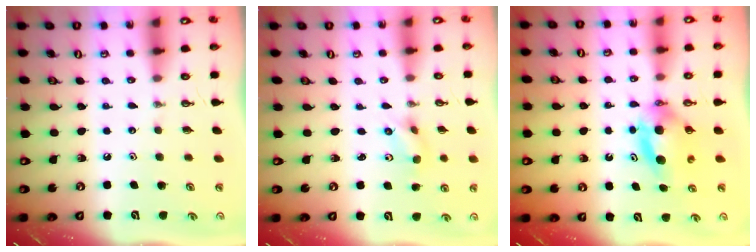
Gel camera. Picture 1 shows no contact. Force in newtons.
{"total": 1.9, "press": 1.7, "slide": 0.7}
{"total": 6.6, "press": 6.0, "slide": 2.8}